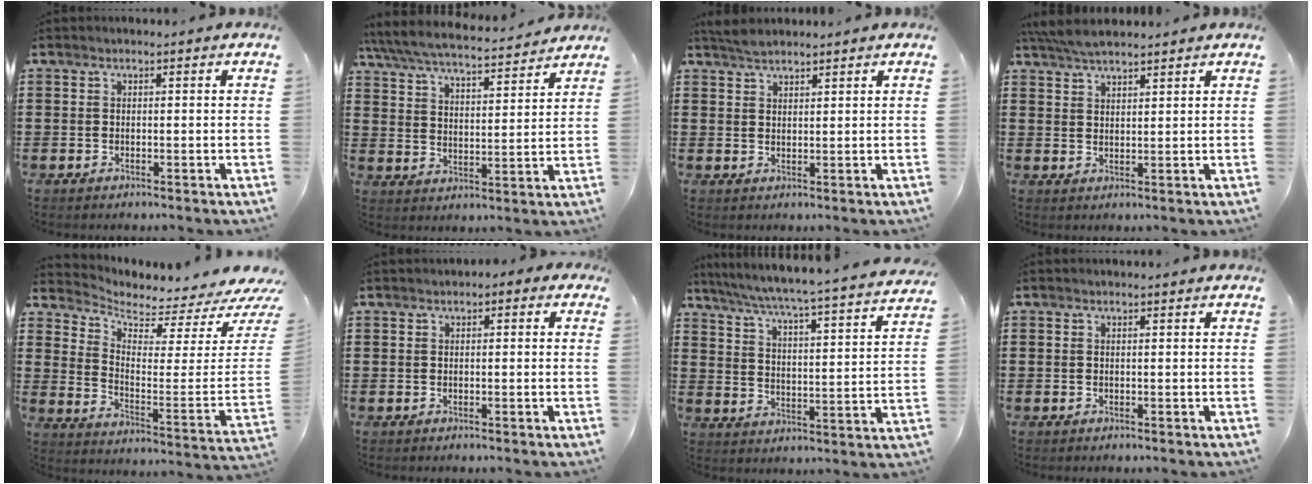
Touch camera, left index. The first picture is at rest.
{"total": 5.7, "force": [5.4, 0.2, 2.0], "torque": [-0.062, -0.034, 0.088]}
{"total": 2.2, "force": [2.1, 0.4, 0.6], "torque": [-0.016, 0.002, 0.040]}
{"total": 4.2, "force": [3.9, 0.6, 1.4], "torque": [-0.039, -0.001, 0.074]}
{"total": 2.8, "force": [2.7, 0.5, 0.6], "torque": [-0.037, -0.041, 0.040]}
{"total": 0.8, "force": [0.0, 0.6, 0.5], "torque": [-0.012, 0.005, -0.002]}
{"total": 4.5, "force": [4.0, -1.0, 1.7], "torque": [-0.055, -0.044, 0.056]}
{"total": 0.0}